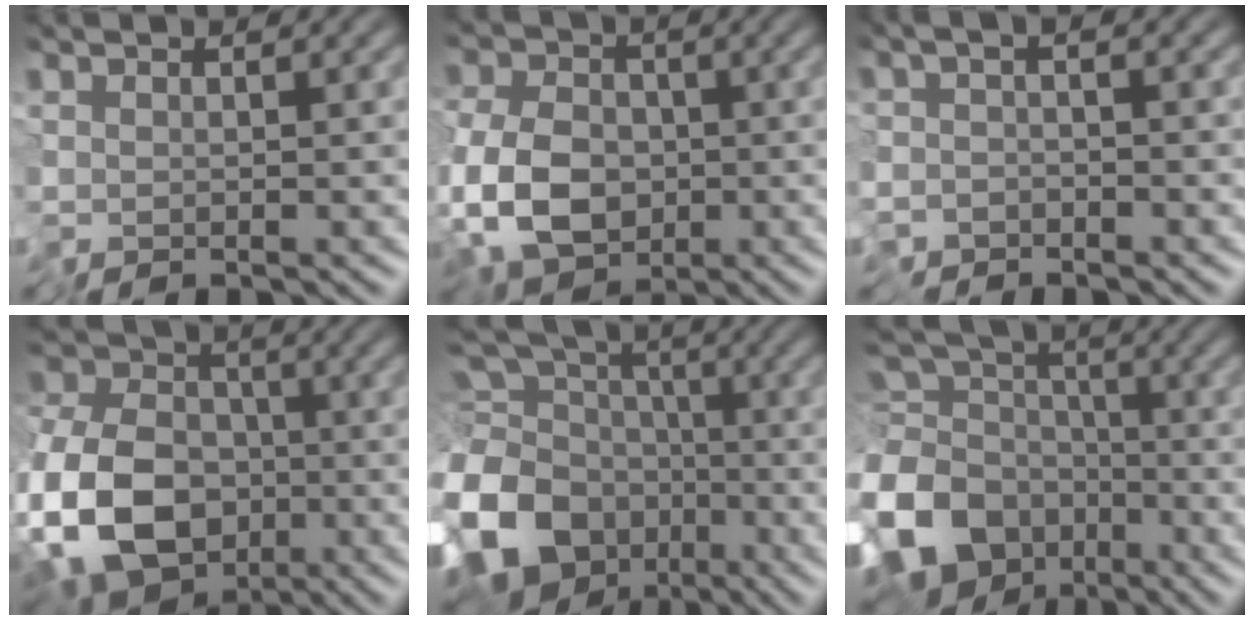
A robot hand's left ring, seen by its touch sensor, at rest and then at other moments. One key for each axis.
{"total": 10.0, "fx": -3.4, "fy": 6.9, "fz": 6.4, "tx": -0.126, "ty": -0.016, "tz": -0.078}
{"total": 3.3, "fx": -1.4, "fy": 1.6, "fz": 2.5, "tx": -0.054, "ty": -0.015, "tz": -0.030}
{"total": 16.2, "fx": -6.2, "fy": 11.8, "fz": 9.3, "tx": -0.205, "ty": -0.032, "tz": -0.136}
{"total": 14.4, "fx": -4.7, "fy": 10.6, "fz": 8.4, "tx": -0.217, "ty": -0.031, "tz": -0.083}
{"total": 13.9, "fx": -6.1, "fy": 10.0, "fz": 7.5, "tx": -0.199, "ty": -0.031, "tz": -0.111}